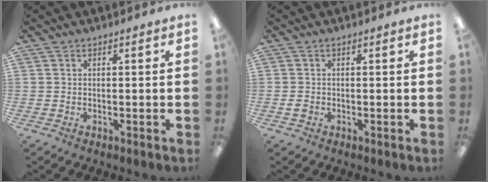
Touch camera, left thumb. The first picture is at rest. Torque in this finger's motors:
{"motor_torque": [-0.03, 0.03, 0.00, 0.00, 0.00]}